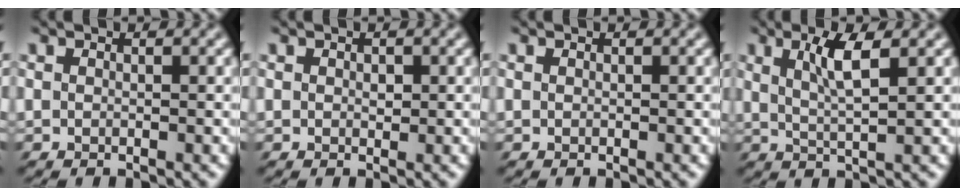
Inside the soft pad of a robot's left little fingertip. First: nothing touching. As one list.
[{"total": 0.9, "force": [0.1, 0.7, 0.6], "torque": [-0.014, -0.001, 0.005]}, {"total": 0.0}, {"total": 2.9, "force": [1.2, -0.1, 2.7], "torque": [-0.053, -0.001, 0.020]}]